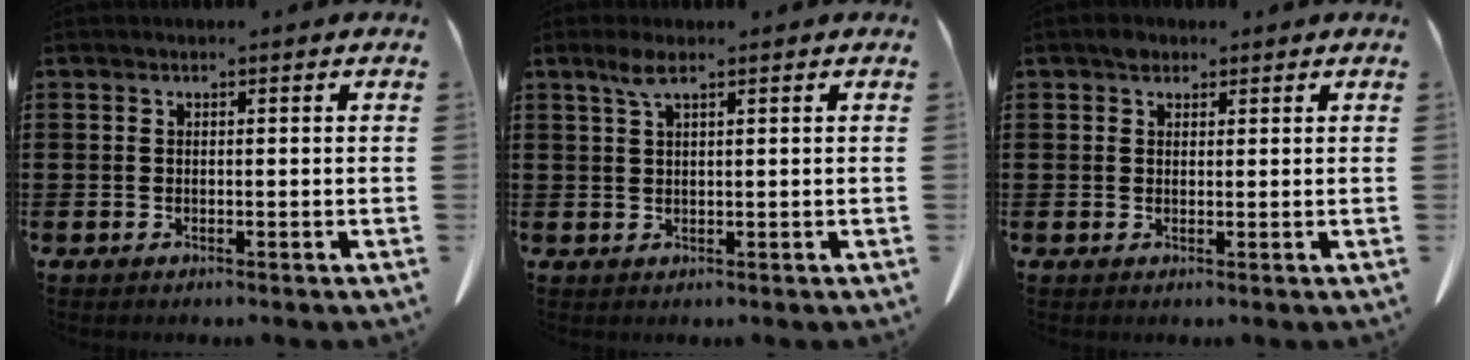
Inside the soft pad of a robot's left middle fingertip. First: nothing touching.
{"total": 2.9, "force": [1.6, 0.6, 2.3], "torque": [-0.051, 0.005, 0.028]}
{"total": 1.7, "force": [1.2, 1.1, 0.5], "torque": [-0.005, 0.000, 0.021]}